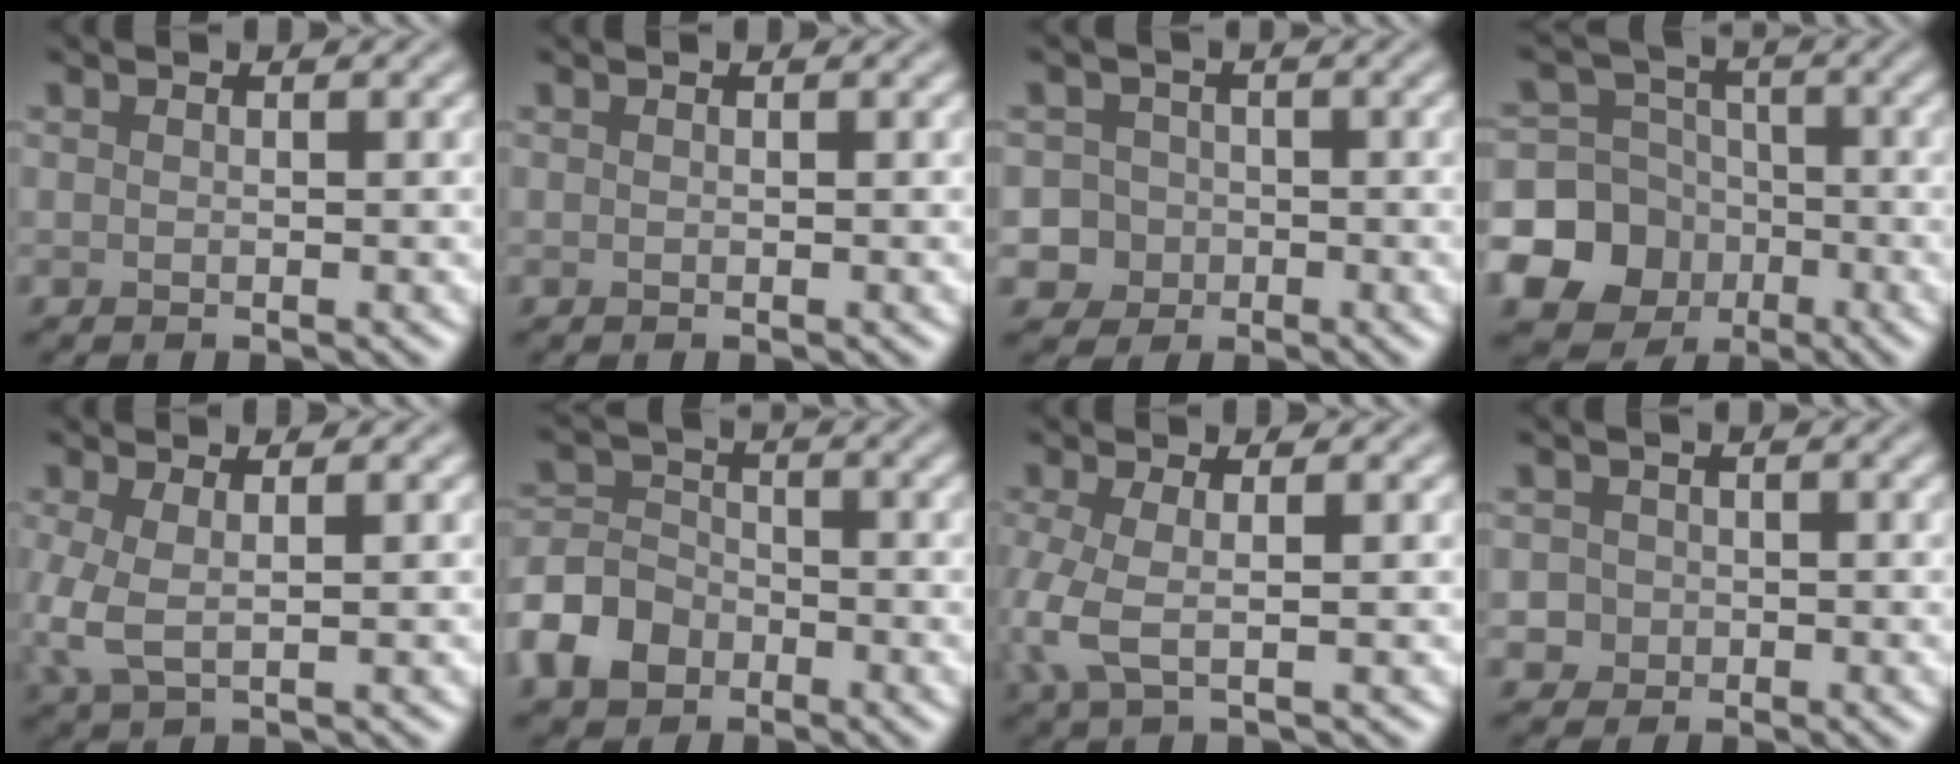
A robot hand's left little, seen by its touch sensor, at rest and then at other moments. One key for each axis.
{"total": 0.0}
{"total": 5.8, "fx": -2.1, "fy": 5.4, "fz": 0.9, "tx": -0.007, "ty": 0.004, "tz": -0.060}
{"total": 13.4, "fx": -4.9, "fy": 12.1, "fz": 3.0, "tx": -0.091, "ty": -0.038, "tz": -0.102}
{"total": 3.1, "fx": 0.1, "fy": 1.2, "fz": 2.8, "tx": -0.077, "ty": -0.002, "tz": -0.002}
{"total": 5.6, "fx": -3.1, "fy": 4.0, "fz": 2.3, "tx": -0.054, "ty": 0.006, "tz": -0.077}
{"total": 3.7, "fx": -0.4, "fy": 1.2, "fz": 3.4, "tx": -0.090, "ty": -0.005, "tz": -0.013}
{"total": 2.5, "fx": -0.6, "fy": 2.4, "fz": 0.5, "tx": 0.009, "ty": 0.007, "tz": -0.021}